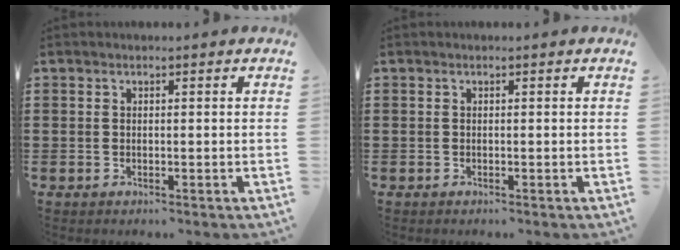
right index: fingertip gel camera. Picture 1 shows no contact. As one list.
[{"total": 0.0}]